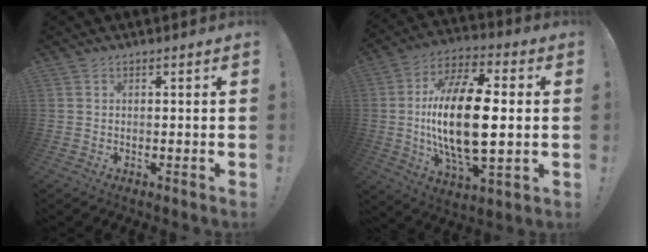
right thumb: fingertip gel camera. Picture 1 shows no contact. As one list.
[{"total": 22.8, "force": [-0.1, 10.1, 20.4], "torque": [-0.396, -0.006, -0.009]}]